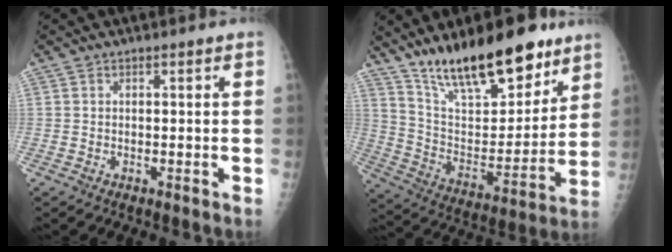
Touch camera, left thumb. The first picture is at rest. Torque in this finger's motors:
{"motor_torque": [0.66, 0.50, 1.39, -1.38, 0.13]}